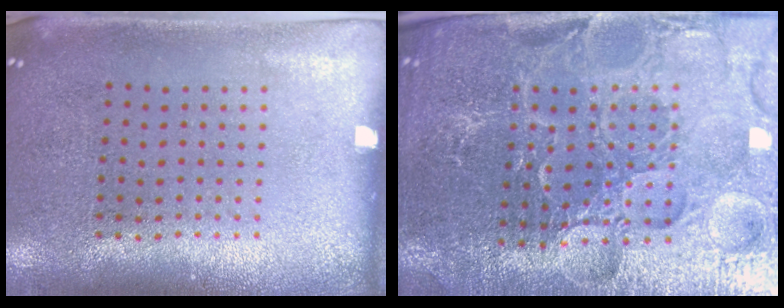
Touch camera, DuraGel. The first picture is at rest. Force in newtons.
{"total": 4.7, "press": 4.5, "slide": 1.2}